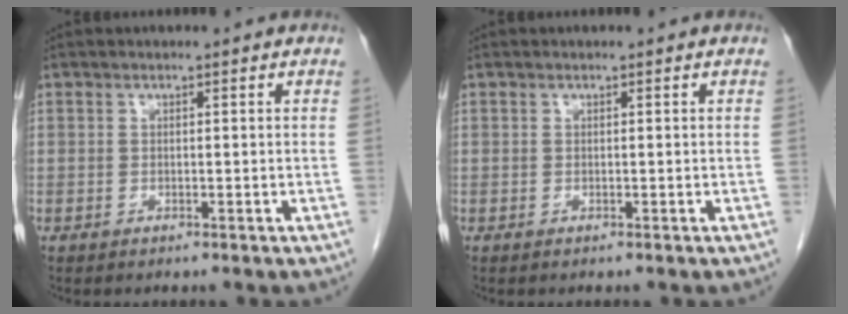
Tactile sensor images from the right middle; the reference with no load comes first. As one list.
[{"total": 0.0}]